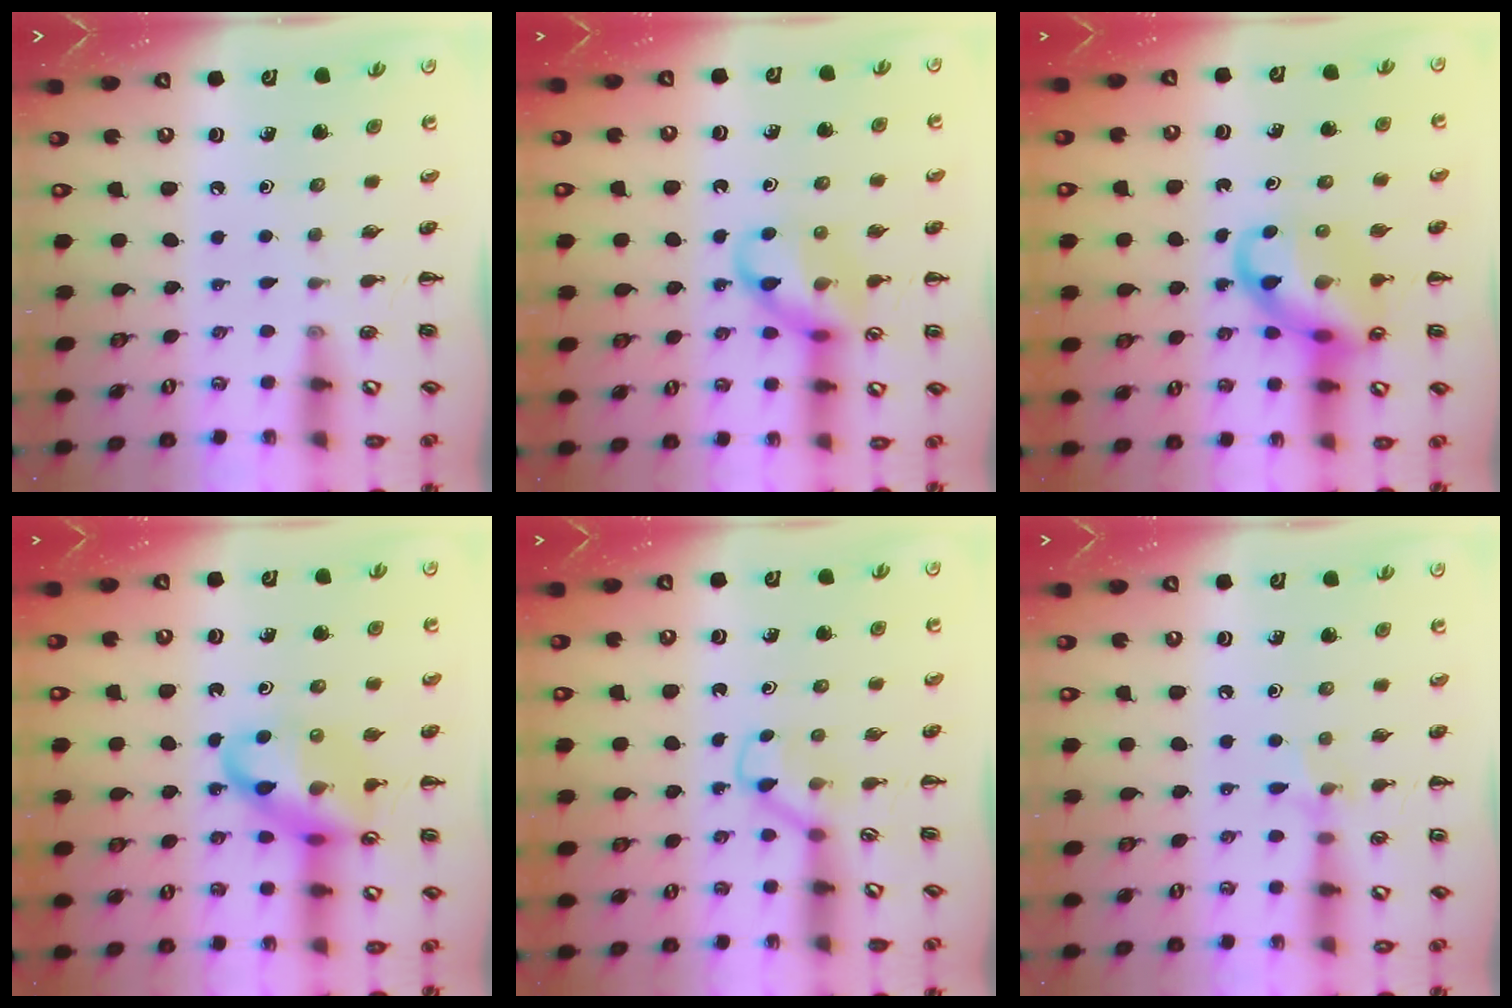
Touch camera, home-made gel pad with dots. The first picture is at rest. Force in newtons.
{"total": 11.5, "press": 11.3, "slide": 1.8}
{"total": 14.2, "press": 14.0, "slide": 2.5}
{"total": 15.2, "press": 14.9, "slide": 2.8}
{"total": 2.9, "press": 2.7, "slide": 1.2}
{"total": 6.1, "press": 5.8, "slide": 2.0}